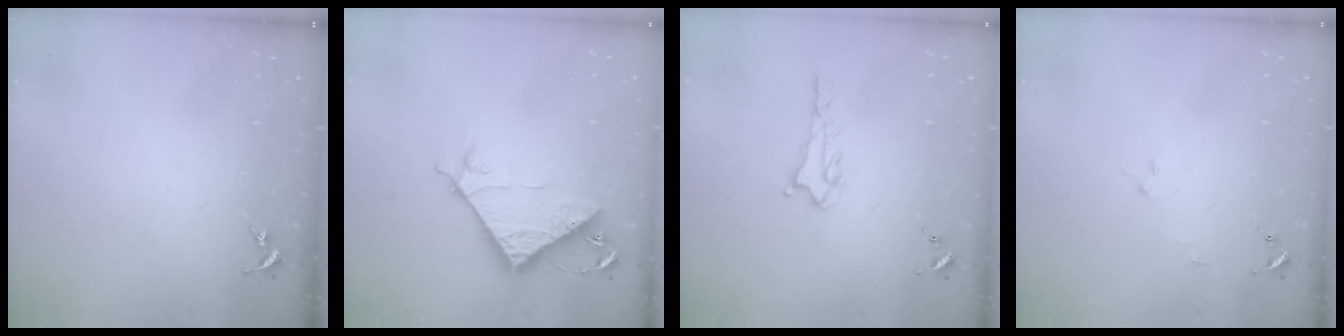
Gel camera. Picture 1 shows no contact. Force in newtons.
{"total": 7.7, "press": 7.7, "slide": 0.7}
{"total": 1.8, "press": 1.8, "slide": 0.2}
{"total": 2.2, "press": 2.2, "slide": 0.2}